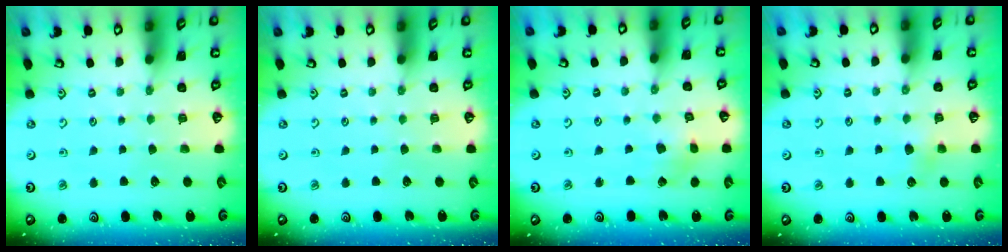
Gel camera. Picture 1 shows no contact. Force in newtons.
{"total": 0.0}
{"total": 2.8, "press": 2.8, "slide": 0.4}
{"total": 2.9, "press": 2.9, "slide": 0.3}